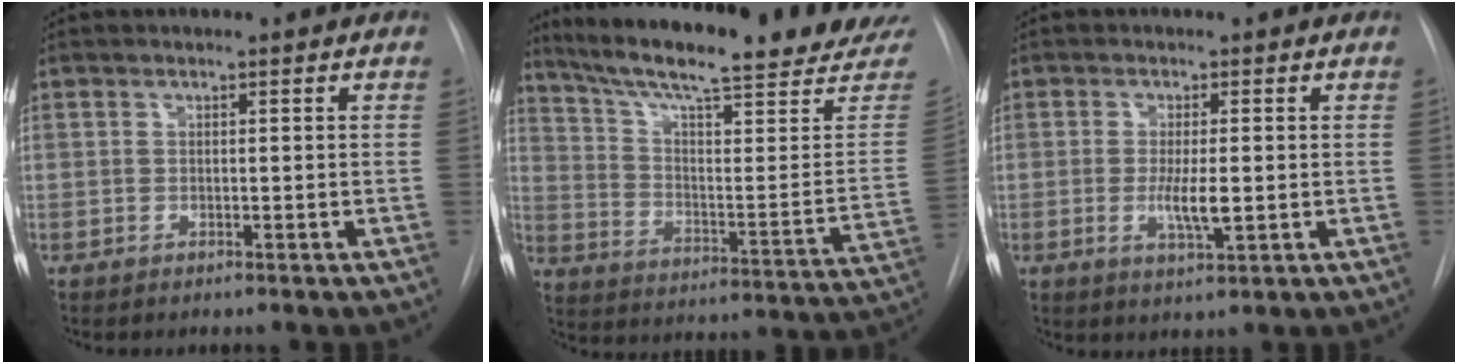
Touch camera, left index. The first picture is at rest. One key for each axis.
{"total": 25.2, "fx": 21.3, "fy": 1.7, "fz": 13.4, "tx": -0.214, "ty": -0.060, "tz": 0.292}
{"total": 4.1, "fx": -0.4, "fy": 0.8, "fz": 4.0, "tx": -0.078, "ty": -0.008, "tz": -0.005}